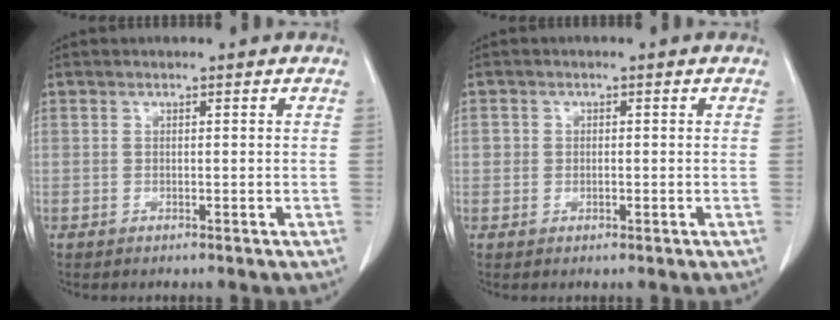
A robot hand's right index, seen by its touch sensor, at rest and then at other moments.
{"total": 1.6, "force": [0.0, 1.5, 0.5], "torque": [-0.004, 0.004, 0.002]}